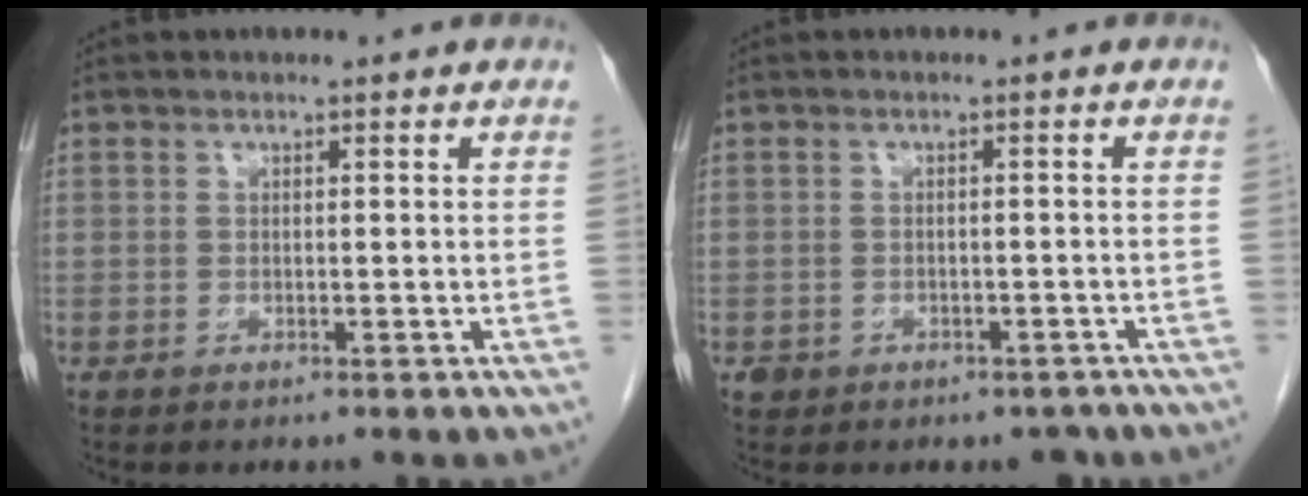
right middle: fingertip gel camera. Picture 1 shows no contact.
{"total": 3.6, "force": [-2.5, 2.5, 0.3], "torque": [0.003, 0.014, -0.030]}